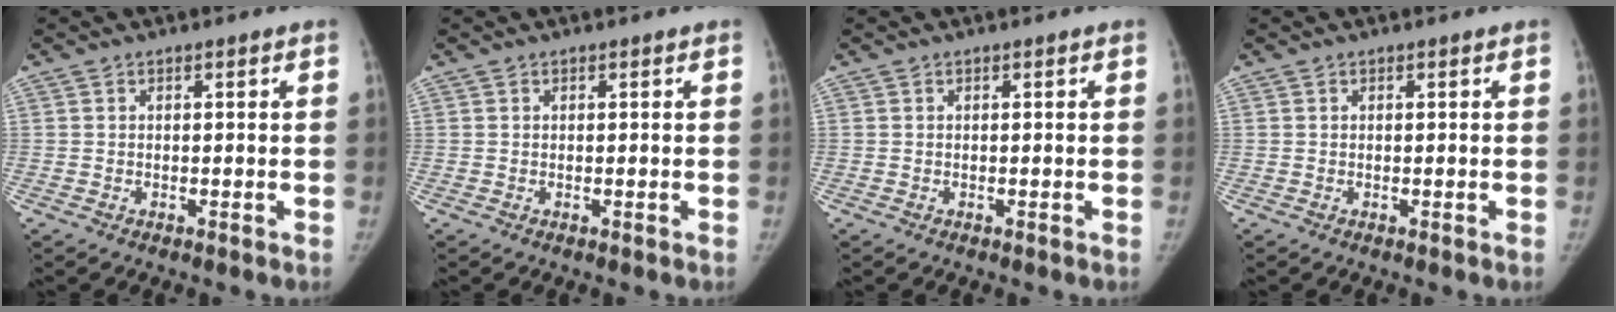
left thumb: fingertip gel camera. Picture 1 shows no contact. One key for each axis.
{"total": 0.0}
{"total": 0.0}
{"total": 0.0}